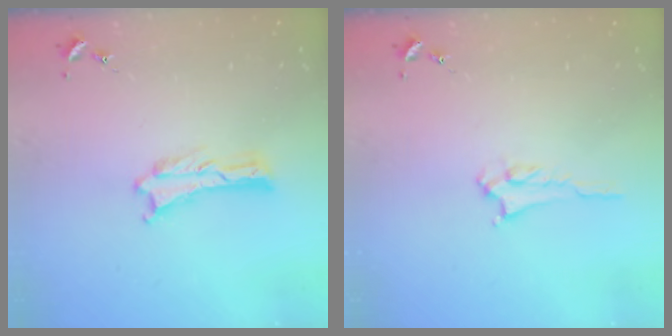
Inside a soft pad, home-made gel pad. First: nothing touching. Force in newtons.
{"total": 2.2, "press": 2.2, "slide": 0.3}